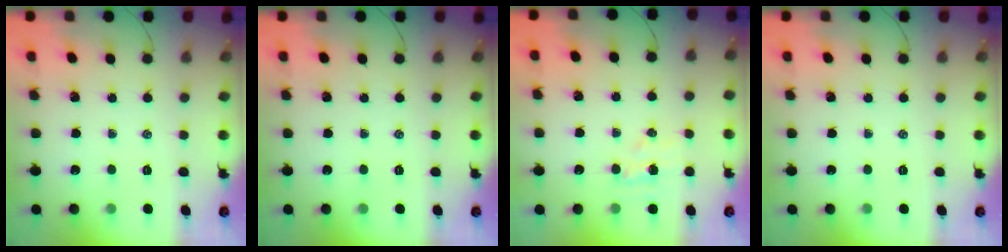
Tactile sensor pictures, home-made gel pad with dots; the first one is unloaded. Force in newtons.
{"total": 0.0}
{"total": 5.4, "press": 5.3, "slide": 1.2}
{"total": 0.0}